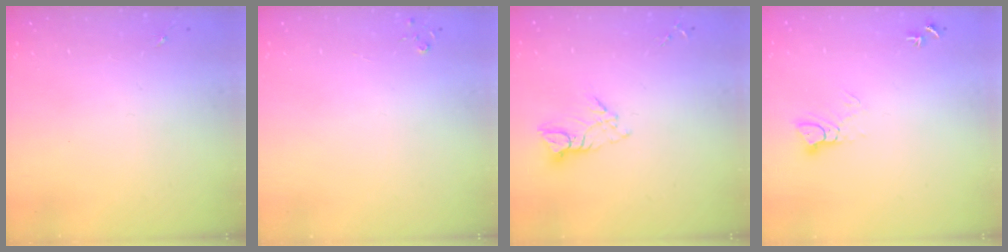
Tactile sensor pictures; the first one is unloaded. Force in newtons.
{"total": 2.7, "press": 2.7, "slide": 0.3}
{"total": 8.4, "press": 8.4, "slide": 0.9}
{"total": 4.6, "press": 4.5, "slide": 0.5}